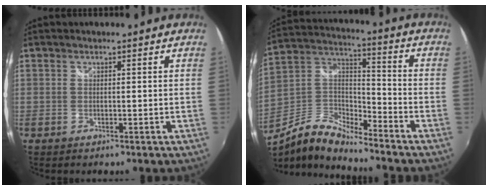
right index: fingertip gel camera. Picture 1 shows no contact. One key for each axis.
{"total": 11.7, "fx": -9.5, "fy": 3.0, "fz": 6.1, "tx": -0.135, "ty": 0.004, "tz": -0.194}